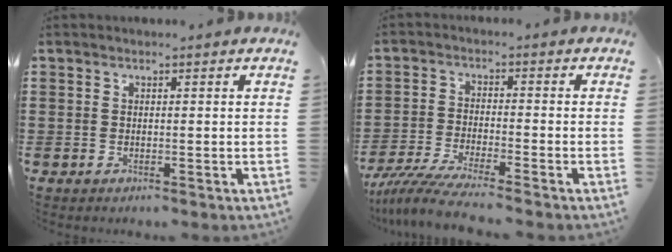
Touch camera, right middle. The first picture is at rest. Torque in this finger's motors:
{"motor_torque": [1.23, -0.91, 0.28, 0.12]}